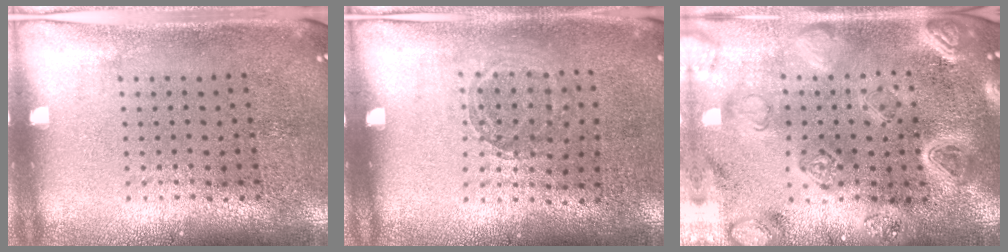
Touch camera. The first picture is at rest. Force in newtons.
{"total": 0.8, "press": 0.8, "slide": 0.1}
{"total": 4.0, "press": 3.6, "slide": 1.7}